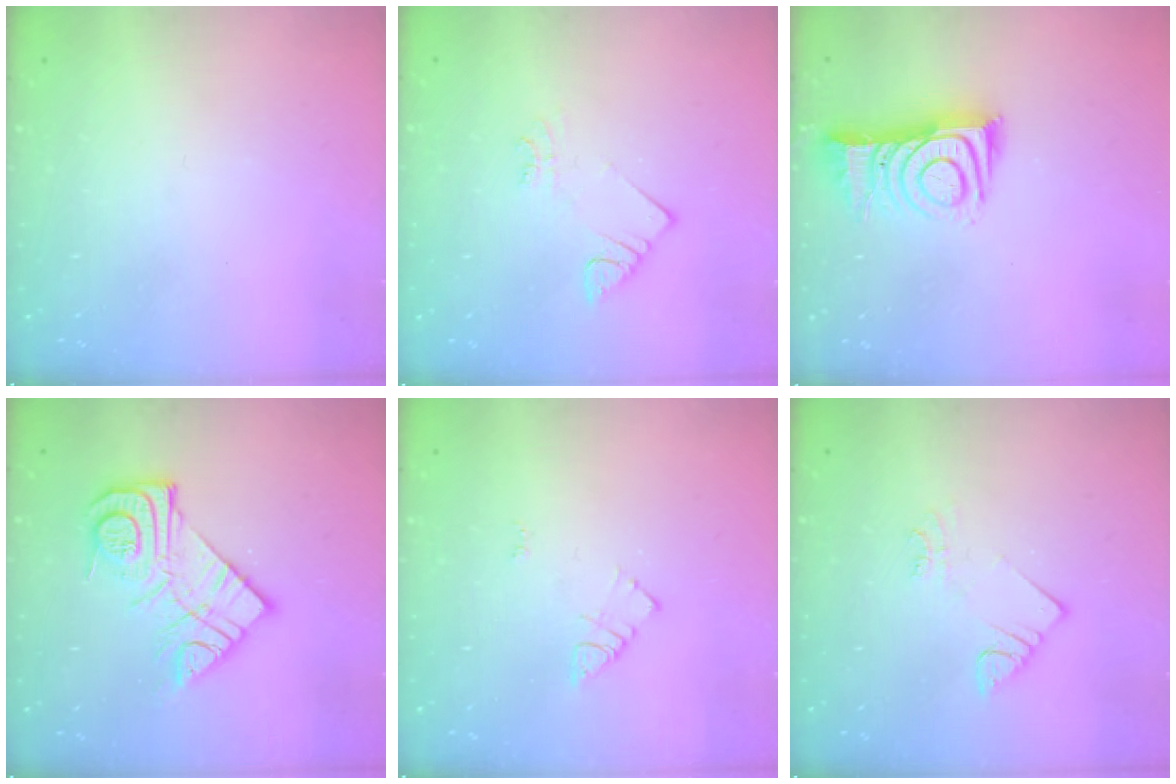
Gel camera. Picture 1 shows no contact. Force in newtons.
{"total": 1.5, "press": 1.4, "slide": 0.3}
{"total": 10.9, "press": 10.9, "slide": 0.9}
{"total": 14.6, "press": 14.6, "slide": 0.8}
{"total": 5.1, "press": 5.1, "slide": 0.6}
{"total": 1.5, "press": 1.4, "slide": 0.3}